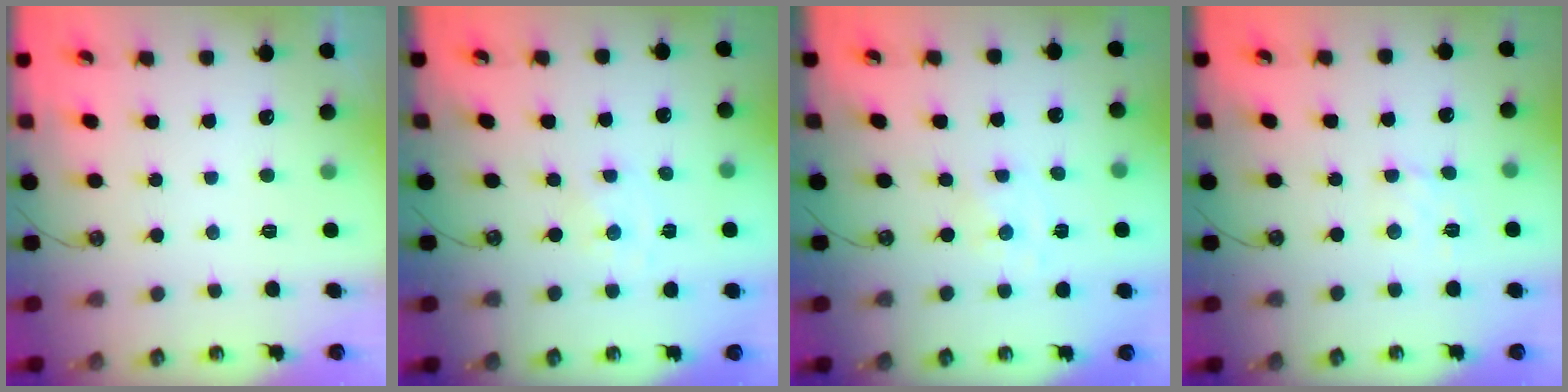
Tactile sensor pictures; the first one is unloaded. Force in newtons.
{"total": 0.0}
{"total": 0.0}
{"total": 2.8, "press": 2.7, "slide": 0.6}